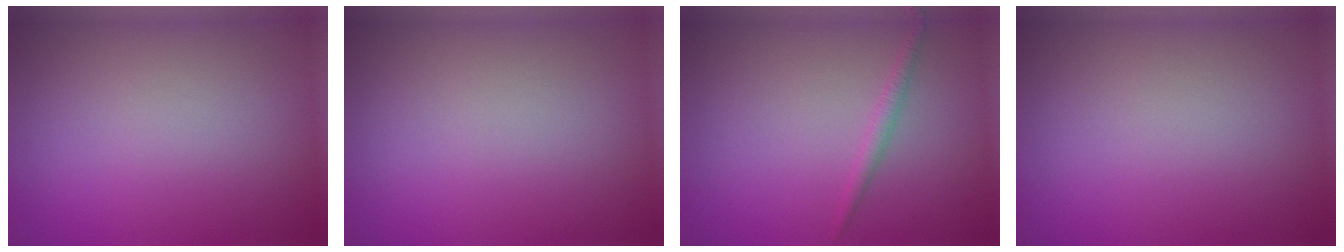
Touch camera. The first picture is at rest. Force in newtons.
{"total": 0.0}
{"total": 1.1, "press": 1.1, "slide": 0.0}
{"total": 0.0}